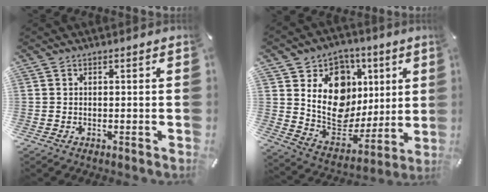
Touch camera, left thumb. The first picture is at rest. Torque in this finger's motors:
{"motor_torque": [0.71, 0.70, 1.41, -1.34, 0.51]}